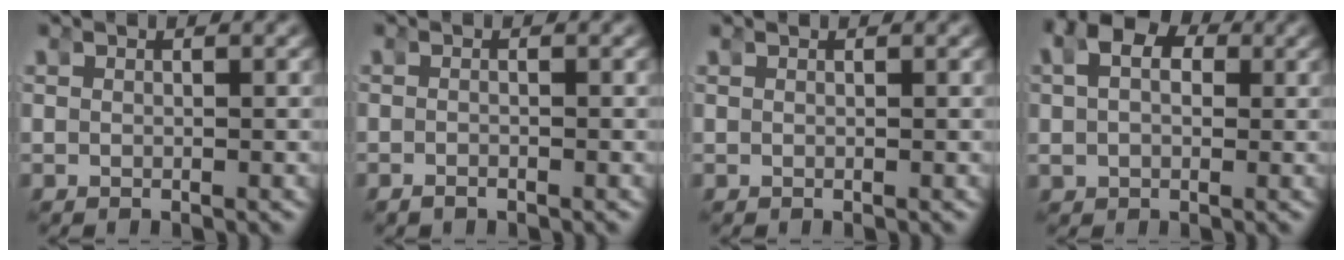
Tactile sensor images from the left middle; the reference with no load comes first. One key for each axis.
{"total": 0.9, "fx": -0.8, "fy": 0.3, "fz": 0.2, "tx": -0.012, "ty": -0.002, "tz": -0.017}
{"total": 0.0}
{"total": 5.7, "fx": 1.9, "fy": 4.0, "fz": 3.5, "tx": -0.059, "ty": 0.012, "tz": 0.018}